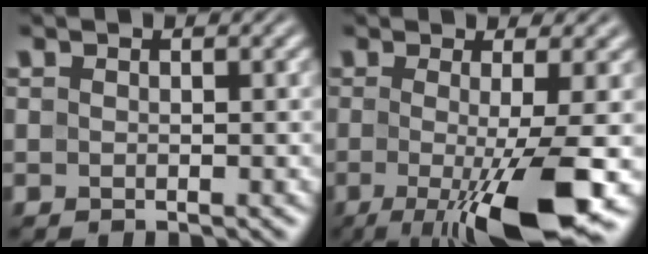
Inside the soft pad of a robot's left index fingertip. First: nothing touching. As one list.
[{"total": 10.3, "force": [-2.4, 2.2, 9.7], "torque": [-0.141, -0.020, -0.035]}]